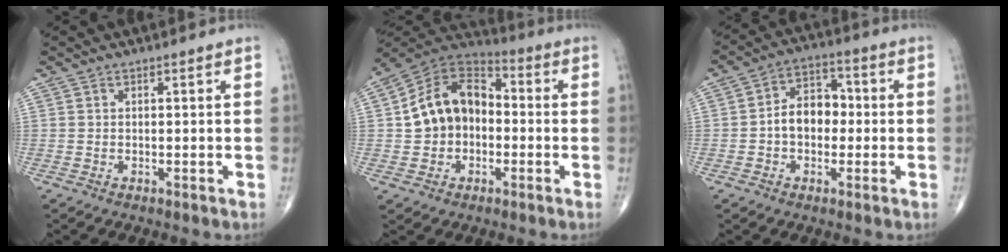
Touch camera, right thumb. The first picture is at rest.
{"total": 14.4, "force": [-0.6, 10.8, 9.5], "torque": [-0.138, 0.041, -0.025]}
{"total": 8.6, "force": [-0.8, 6.1, 5.9], "torque": [-0.072, 0.030, -0.025]}